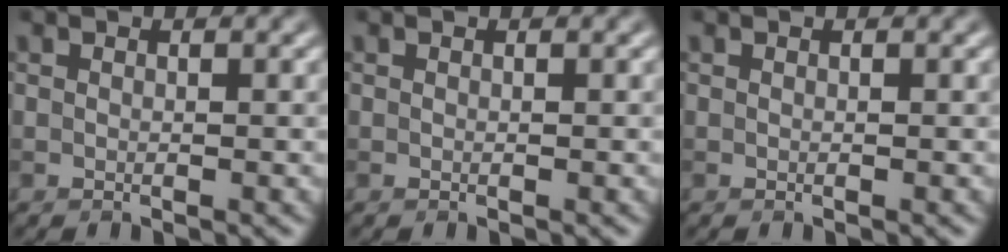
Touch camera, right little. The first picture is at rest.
{"total": 0.0}
{"total": 0.0}